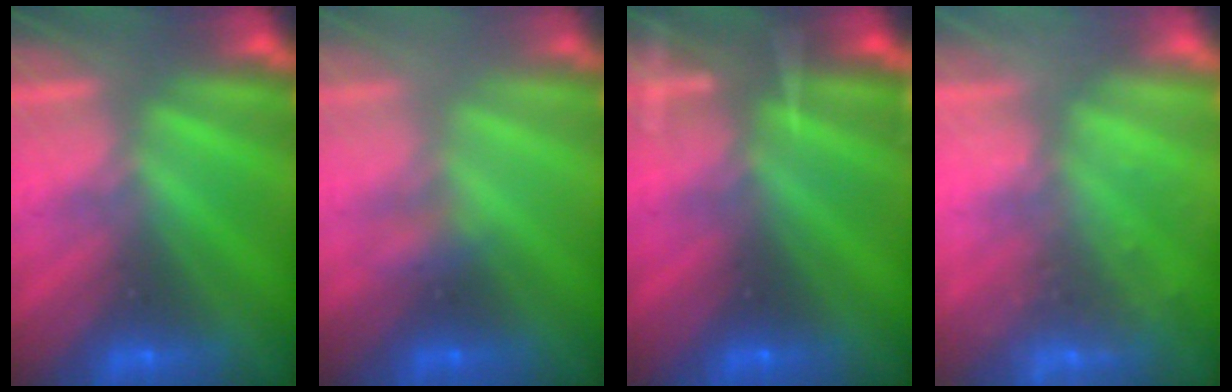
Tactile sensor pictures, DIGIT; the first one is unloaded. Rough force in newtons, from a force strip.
{"total": 2.0}
{"total": 8.0}
{"total": 2.4}